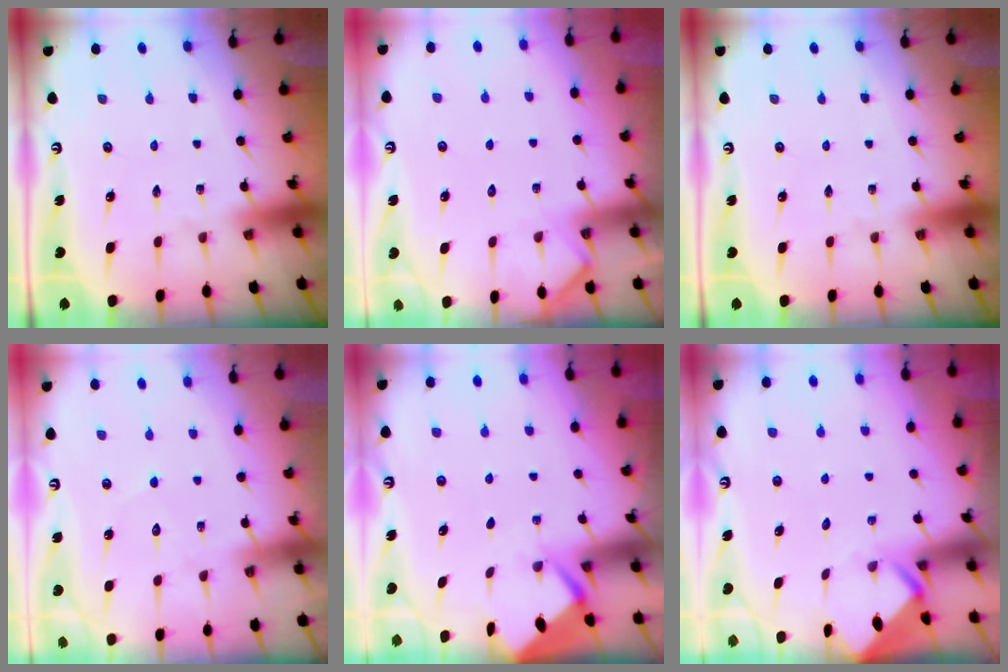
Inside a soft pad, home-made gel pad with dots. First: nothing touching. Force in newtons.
{"total": 5.4, "press": 5.4, "slide": 0.5}
{"total": 0.0}
{"total": 5.1, "press": 5.1, "slide": 0.5}
{"total": 2.8, "press": 2.8, "slide": 0.3}
{"total": 3.7, "press": 3.6, "slide": 0.3}